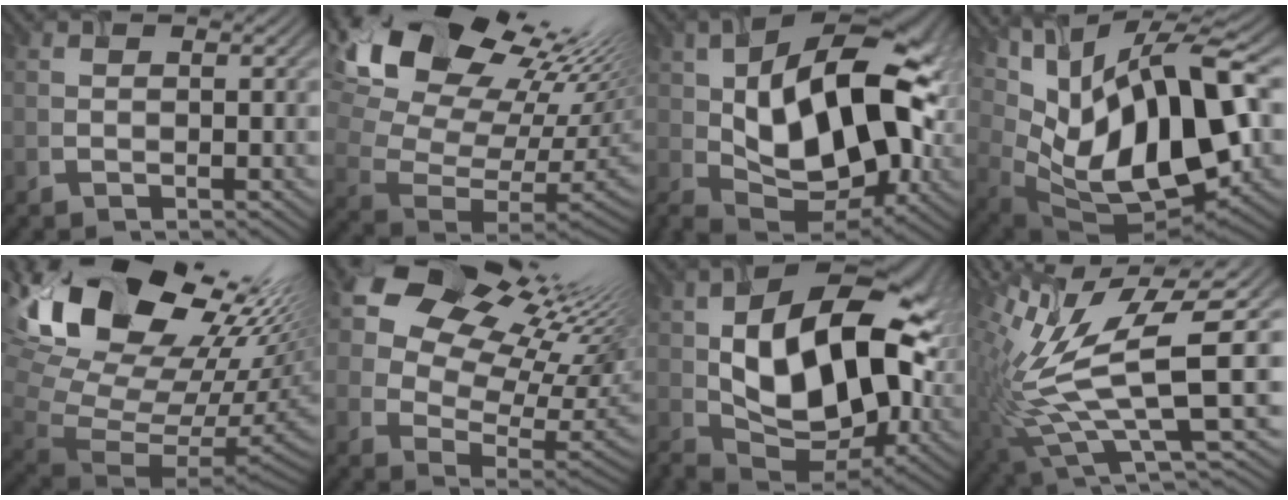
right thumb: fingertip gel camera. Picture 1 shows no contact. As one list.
[{"total": 18.8, "force": [10.1, 10.4, 11.9], "torque": [-0.201, 0.029, 0.205]}, {"total": 16.7, "force": [1.1, 9.7, 13.6], "torque": [-0.213, 0.010, 0.017]}, {"total": 17.5, "force": [4.6, 8.6, 14.6], "torque": [-0.271, 0.005, 0.093]}, {"total": 19.0, "force": [7.7, 12.0, 12.6], "torque": [-0.204, -0.007, 0.191]}, {"total": 15.9, "force": [9.9, 8.6, 8.9], "torque": [-0.168, 0.022, 0.169]}, {"total": 15.2, "force": [0.7, 9.2, 12.0], "torque": [-0.192, 0.004, 0.017]}, {"total": 12.8, "force": [0.3, 3.6, 12.3], "torque": [-0.251, -0.001, 0.025]}]